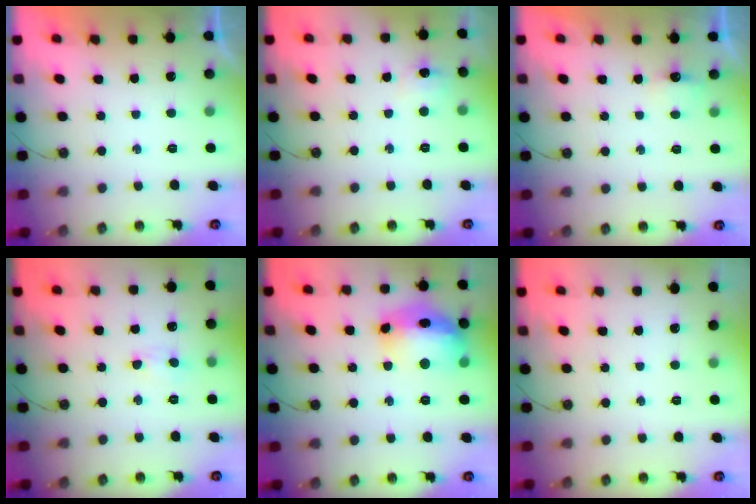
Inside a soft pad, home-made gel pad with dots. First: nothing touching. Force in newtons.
{"total": 6.8, "press": 6.8, "slide": 0.8}
{"total": 2.8, "press": 2.7, "slide": 0.4}
{"total": 4.6, "press": 4.6, "slide": 0.7}
{"total": 16.9, "press": 16.8, "slide": 1.3}
{"total": 0.0}